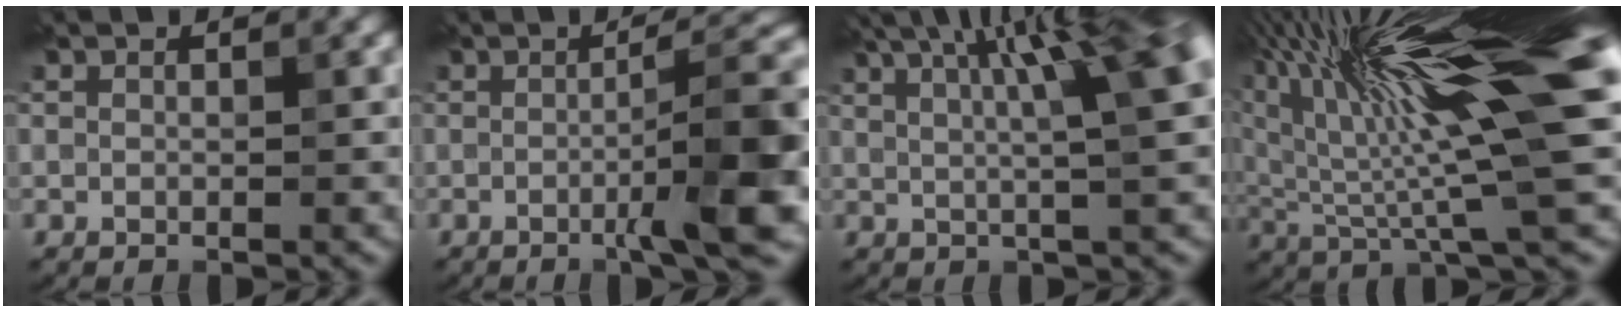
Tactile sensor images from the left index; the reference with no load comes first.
{"total": 8.2, "force": [-1.3, 1.3, 7.9], "torque": [-0.106, 0.008, -0.027]}
{"total": 13.3, "force": [5.0, 3.8, 11.7], "torque": [-0.124, 0.053, 0.052]}
{"total": 17.0, "force": [5.7, 3.2, 15.7], "torque": [-0.267, 0.020, 0.100]}